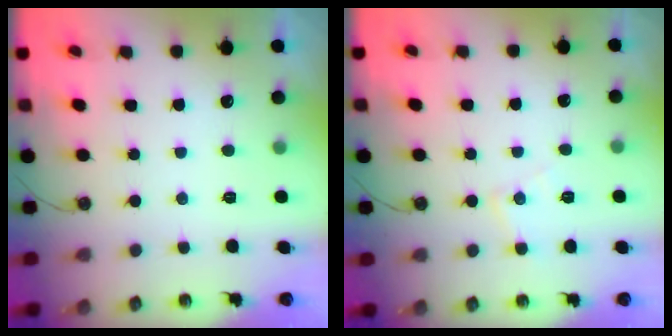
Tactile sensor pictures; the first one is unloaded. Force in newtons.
{"total": 6.3, "press": 6.2, "slide": 0.4}